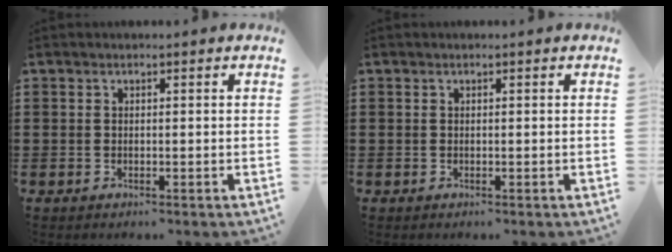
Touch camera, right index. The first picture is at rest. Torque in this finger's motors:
{"motor_torque": [-0.04, 0.03, 0.00, -0.01]}